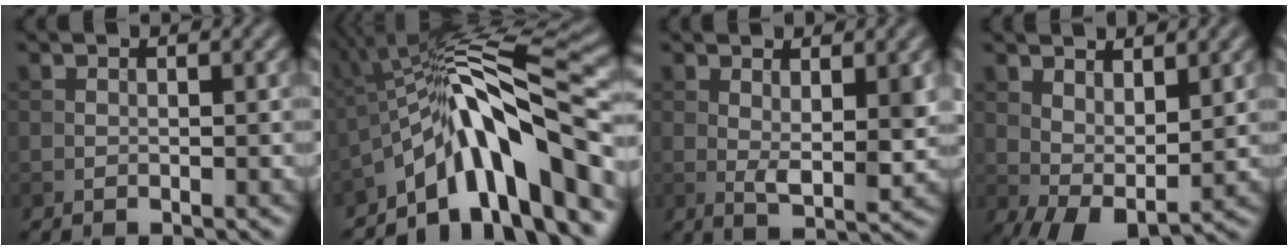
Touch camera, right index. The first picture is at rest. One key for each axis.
{"total": 11.6, "fx": -5.3, "fy": 2.7, "fz": 10.0, "tx": -0.146, "ty": 0.020, "tz": -0.094}
{"total": 3.4, "fx": 1.0, "fy": 1.1, "fz": 3.1, "tx": -0.050, "ty": -0.008, "tz": 0.022}
{"total": 5.0, "fx": 1.1, "fy": 2.5, "fz": 4.2, "tx": -0.079, "ty": -0.004, "tz": 0.023}